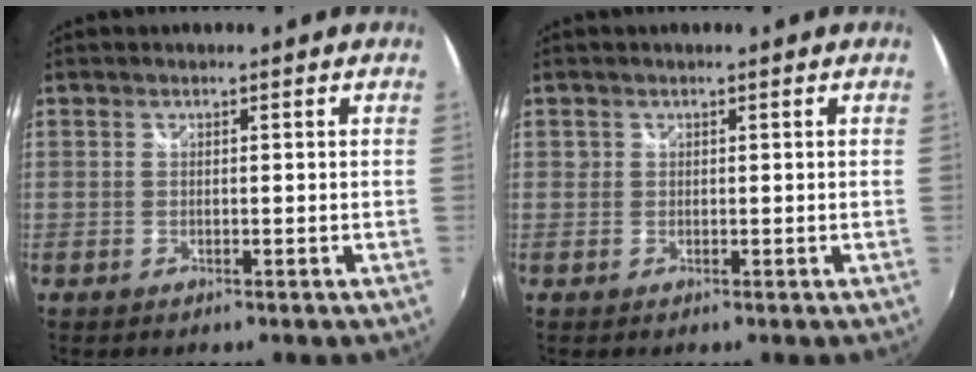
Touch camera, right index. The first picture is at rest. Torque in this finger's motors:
{"motor_torque": [0.00, 0.01, 0.00, 0.01]}